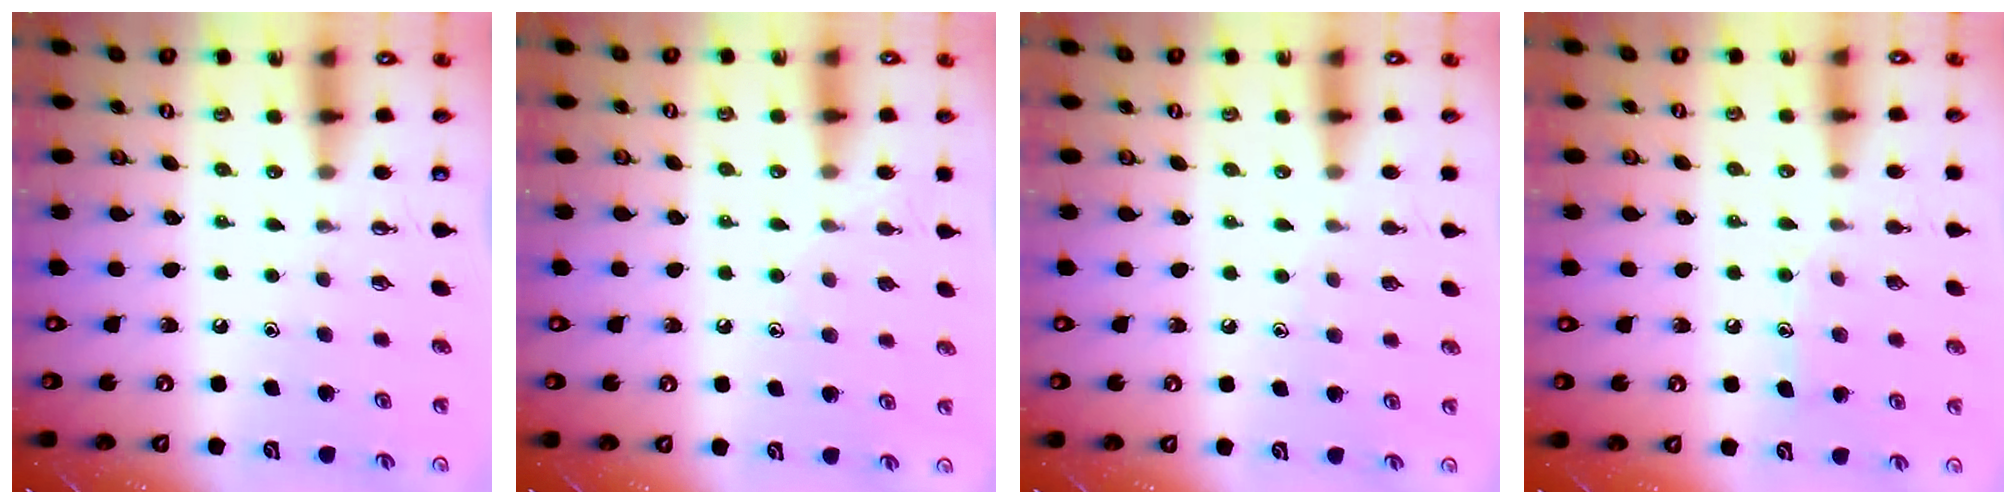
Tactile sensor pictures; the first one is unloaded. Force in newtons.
{"total": 6.8, "press": 6.8, "slide": 0.7}
{"total": 4.3, "press": 4.3, "slide": 0.4}
{"total": 6.8, "press": 6.8, "slide": 0.3}